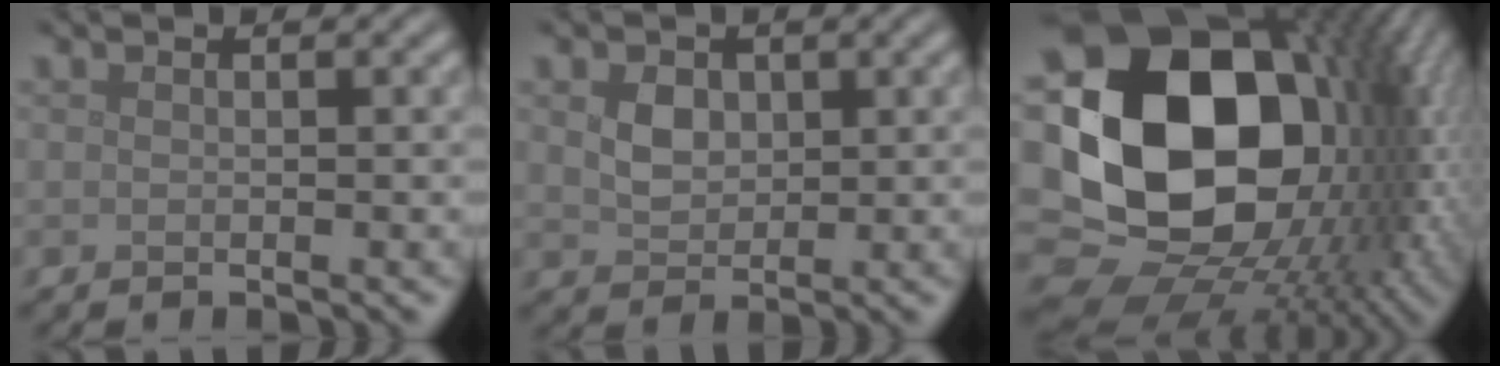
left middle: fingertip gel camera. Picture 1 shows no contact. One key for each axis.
{"total": 2.2, "fx": 0.8, "fy": 1.7, "fz": 1.2, "tx": -0.026, "ty": -0.001, "tz": 0.015}
{"total": 21.9, "fx": 0.7, "fy": 15.3, "fz": 15.6, "tx": -0.305, "ty": -0.018, "tz": 0.030}